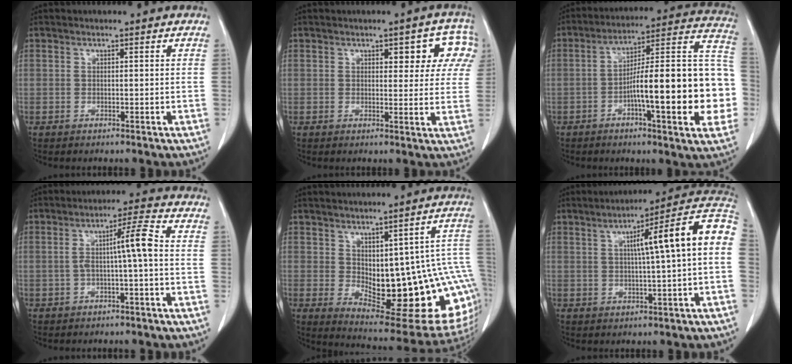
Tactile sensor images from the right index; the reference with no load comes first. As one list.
[{"total": 7.0, "force": [3.2, 3.3, 5.3], "torque": [-0.042, 0.015, 0.032]}, {"total": 22.3, "force": [-4.5, 3.3, 21.6], "torque": [-0.244, 0.033, -0.062]}, {"total": 5.6, "force": [-0.3, -0.1, 5.6], "torque": [-0.094, 0.022, -0.004]}, {"total": 20.6, "force": [-1.6, 7.0, 19.3], "torque": [-0.178, 0.011, 0.006]}, {"total": 14.0, "force": [2.1, 0.1, 13.8], "torque": [-0.192, 0.036, 0.024]}]